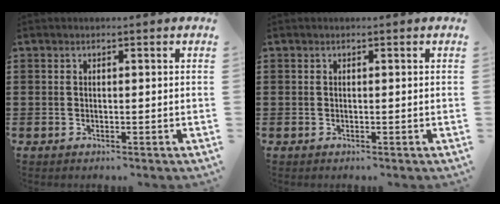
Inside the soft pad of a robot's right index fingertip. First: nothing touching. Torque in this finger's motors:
{"motor_torque": [0.00, 0.00, 0.00, 0.00]}